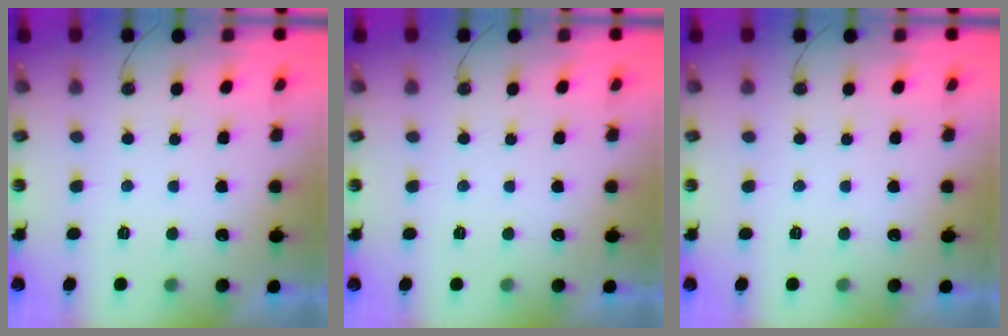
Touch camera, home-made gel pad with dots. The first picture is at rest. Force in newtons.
{"total": 0.0}
{"total": 0.0}